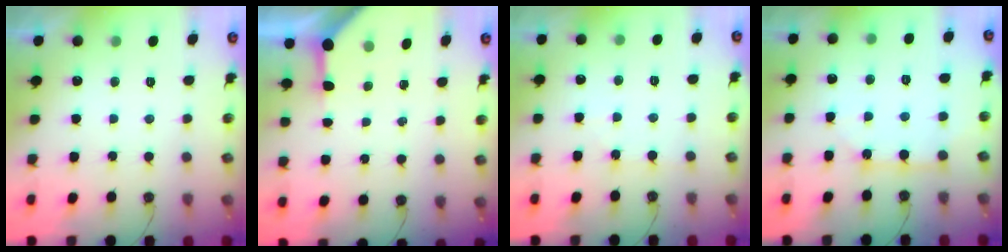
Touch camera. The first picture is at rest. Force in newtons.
{"total": 3.6, "press": 3.6, "slide": 0.3}
{"total": 2.5, "press": 2.5, "slide": 0.4}
{"total": 7.7, "press": 7.7, "slide": 0.8}